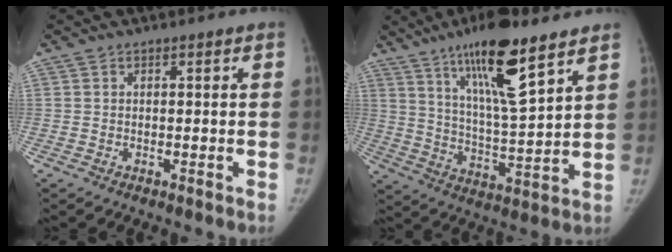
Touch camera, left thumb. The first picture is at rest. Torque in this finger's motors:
{"motor_torque": [0.88, -0.40, 1.81, -0.96, 0.45]}